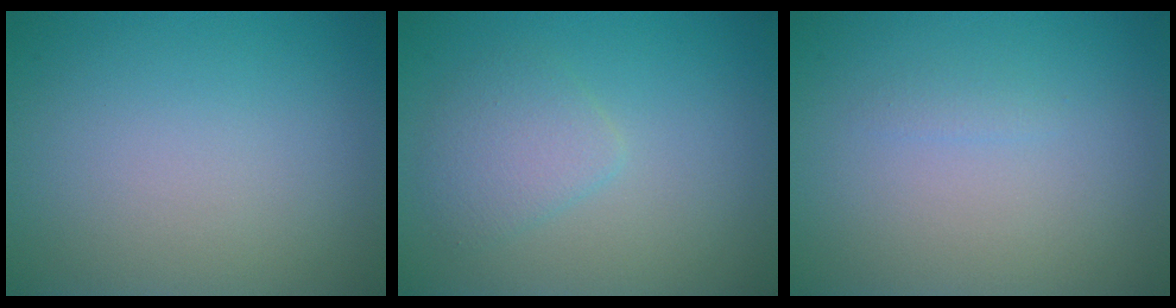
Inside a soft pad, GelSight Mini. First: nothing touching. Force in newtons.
{"total": 2.3, "press": 2.3, "slide": 0.0}
{"total": 0.6, "press": 0.6, "slide": 0.0}